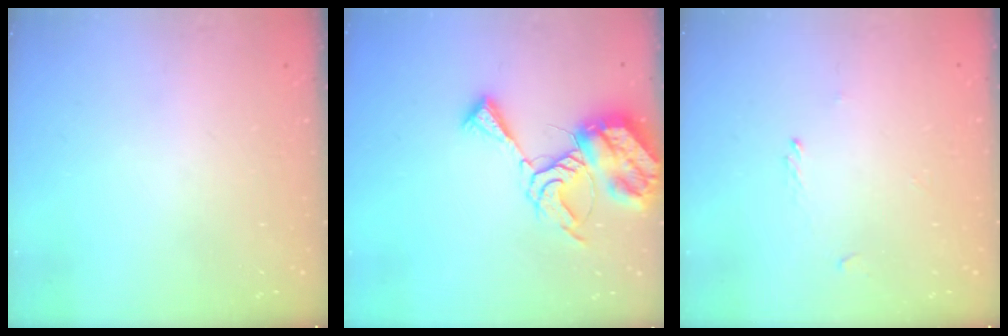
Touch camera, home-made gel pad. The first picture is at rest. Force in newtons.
{"total": 13.2, "press": 13.1, "slide": 1.1}
{"total": 0.0}